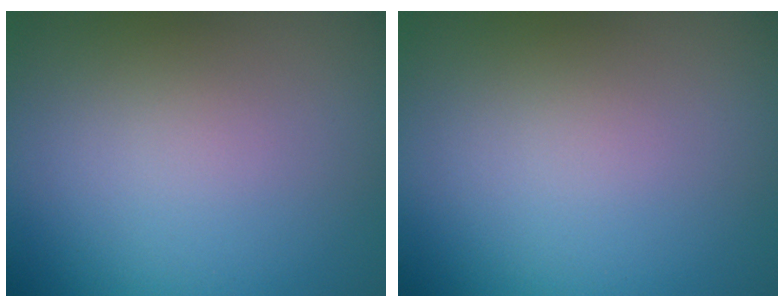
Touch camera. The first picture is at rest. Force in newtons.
{"total": 0.0}